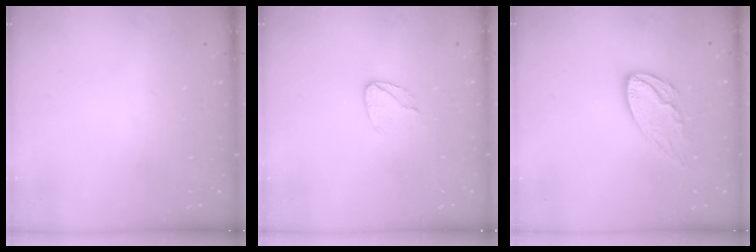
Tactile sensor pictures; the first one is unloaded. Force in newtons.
{"total": 5.0, "press": 5.0, "slide": 0.5}
{"total": 11.5, "press": 11.4, "slide": 1.1}